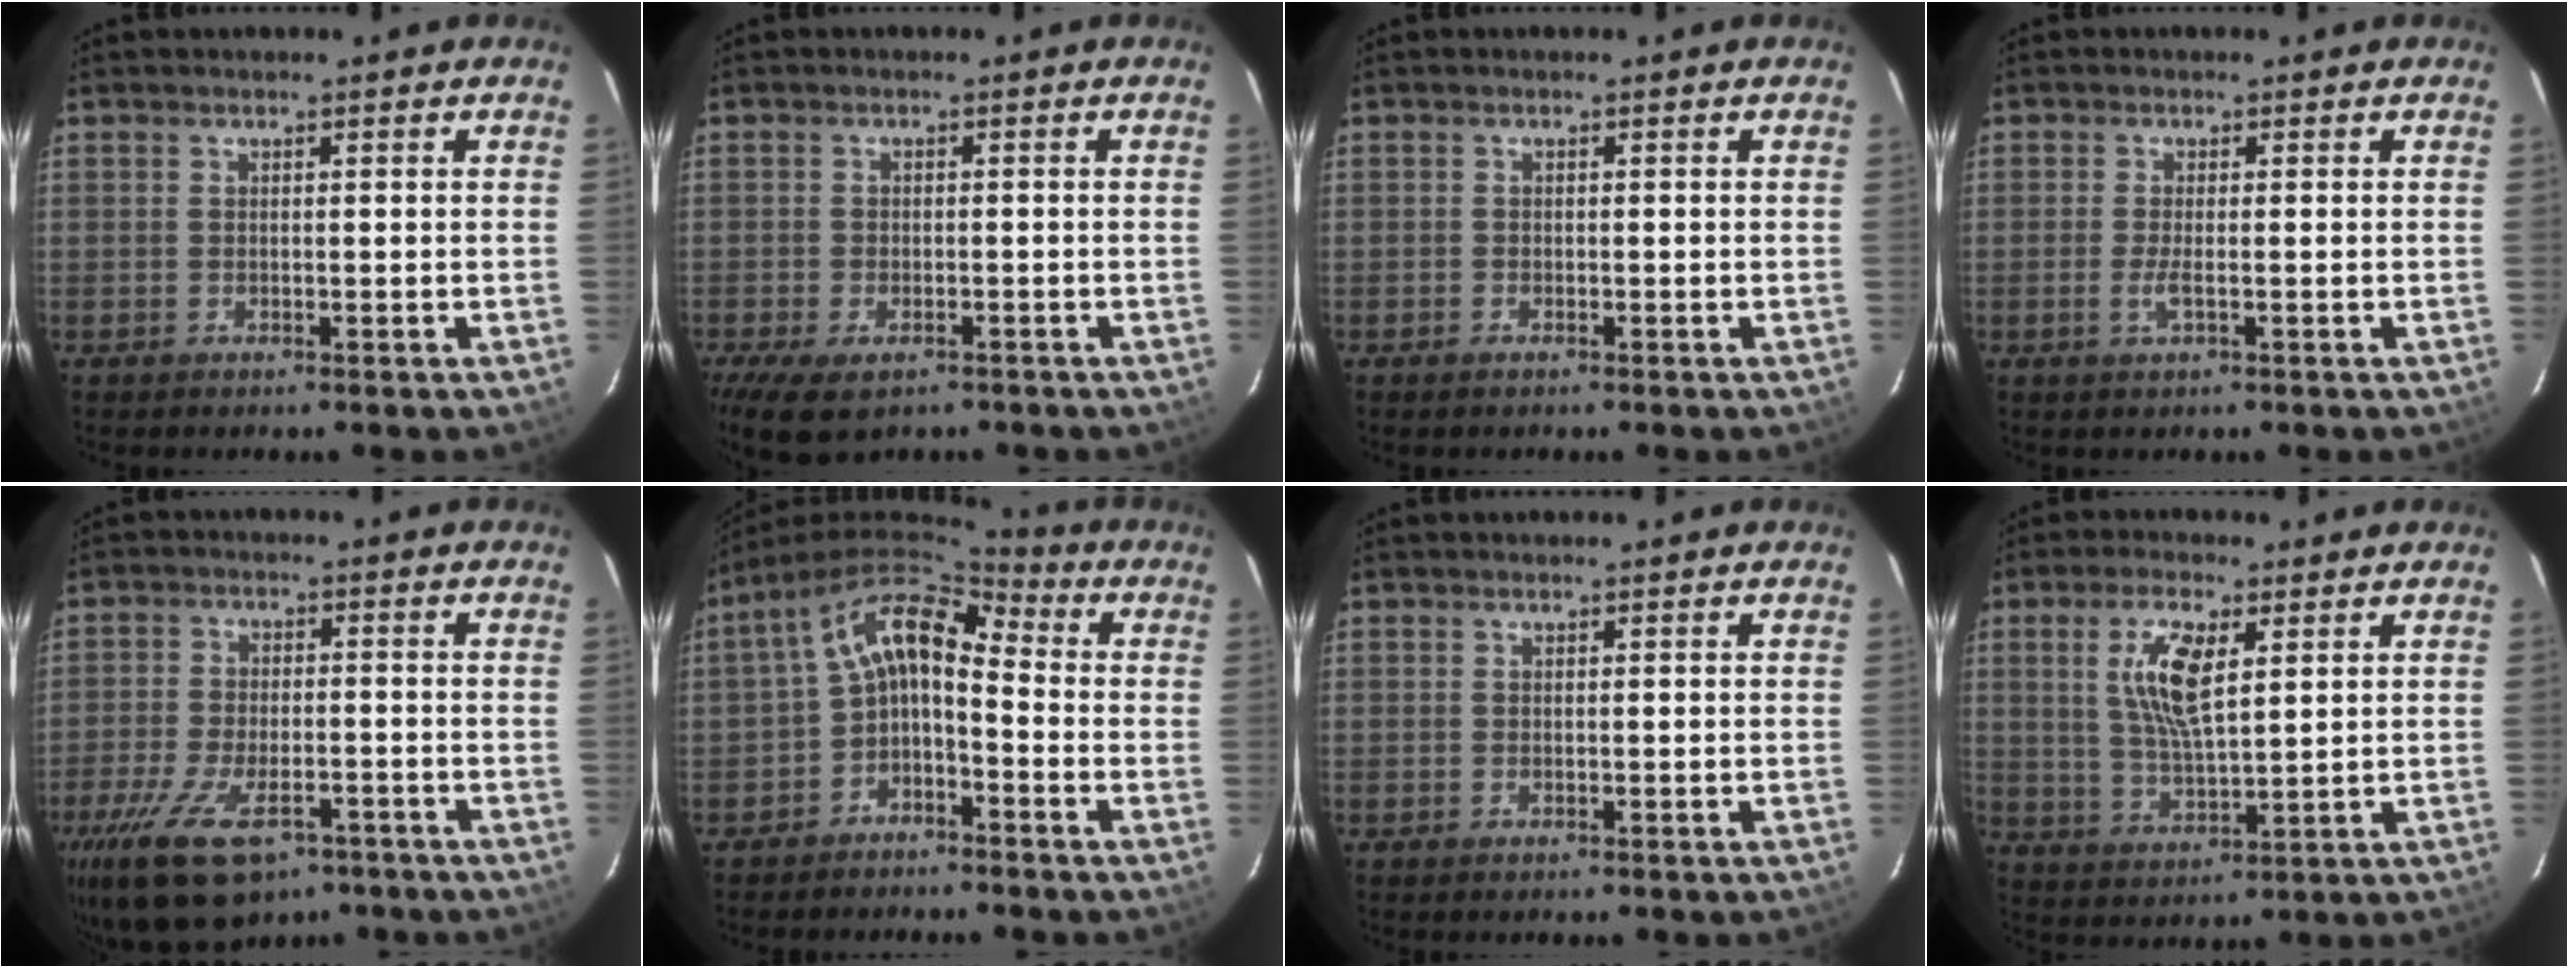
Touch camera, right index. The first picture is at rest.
{"total": 7.8, "force": [-5.1, 3.9, 4.5], "torque": [-0.104, -0.028, -0.084]}
{"total": 0.7, "force": [-0.6, 0.3, 0.0], "torque": [-0.001, -0.002, -0.012]}
{"total": 2.4, "force": [-0.7, 0.2, 2.2], "torque": [-0.045, -0.005, -0.014]}
{"total": 15.7, "force": [-9.8, 7.3, 9.9], "torque": [-0.216, -0.036, -0.164]}
{"total": 8.8, "force": [-1.7, 4.8, 7.2], "torque": [-0.149, 0.026, -0.043]}
{"total": 0.0}
{"total": 9.1, "force": [3.0, 3.0, 8.0], "torque": [-0.158, 0.003, 0.060]}